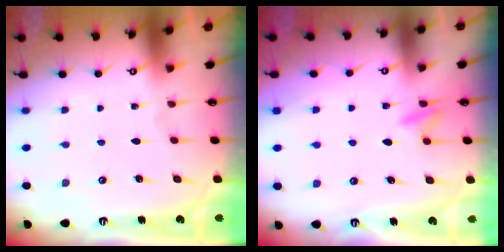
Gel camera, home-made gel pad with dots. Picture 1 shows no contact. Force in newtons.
{"total": 7.2, "press": 7.2, "slide": 0.7}